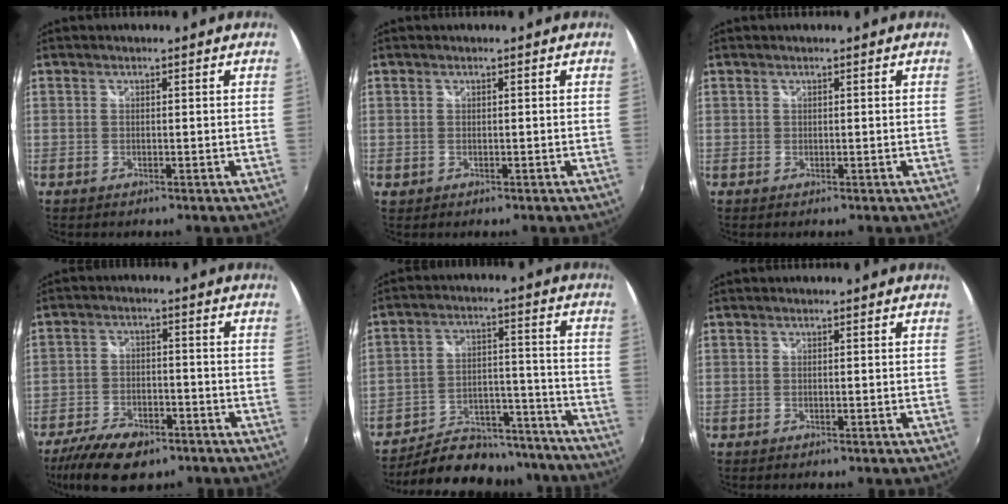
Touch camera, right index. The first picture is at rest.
{"total": 0.6, "force": [0.0, 0.6, 0.2], "torque": [0.001, 0.001, 0.000]}
{"total": 0.0}
{"total": 14.1, "force": [-9.7, 6.6, 7.8], "torque": [-0.187, -0.025, -0.165]}
{"total": 22.8, "force": [-19.9, 8.7, 6.7], "torque": [-0.127, 0.043, -0.255]}
{"total": 0.0}